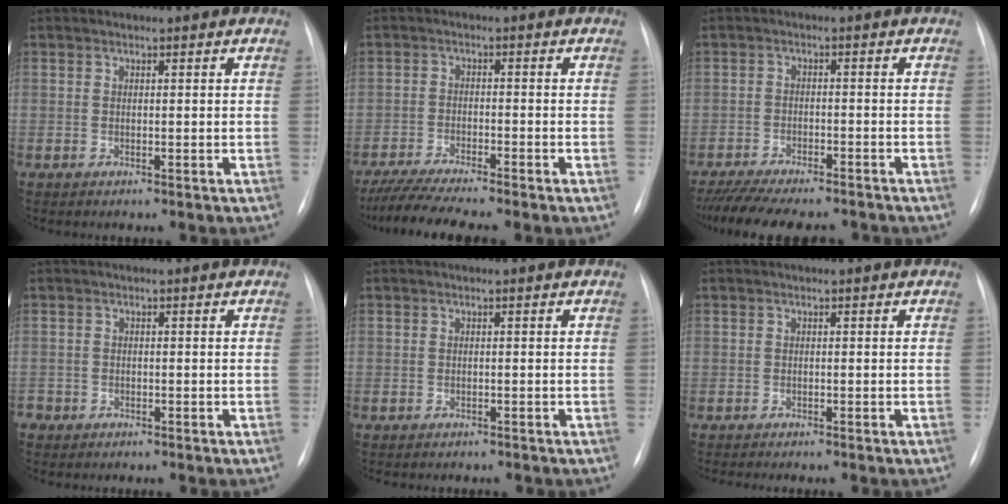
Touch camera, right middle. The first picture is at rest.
{"total": 7.7, "force": [-6.5, -0.6, 3.9], "torque": [-0.072, -0.025, -0.109]}
{"total": 14.0, "force": [-12.2, 3.0, 6.1], "torque": [-0.119, -0.016, -0.173]}
{"total": 1.8, "force": [-1.2, 1.3, 0.2], "torque": [-0.010, 0.000, -0.023]}
{"total": 1.3, "force": [-1.1, 0.4, 0.4], "torque": [-0.017, -0.004, -0.012]}
{"total": 1.3, "force": [-1.1, -0.2, 0.6], "torque": [-0.010, -0.003, -0.015]}